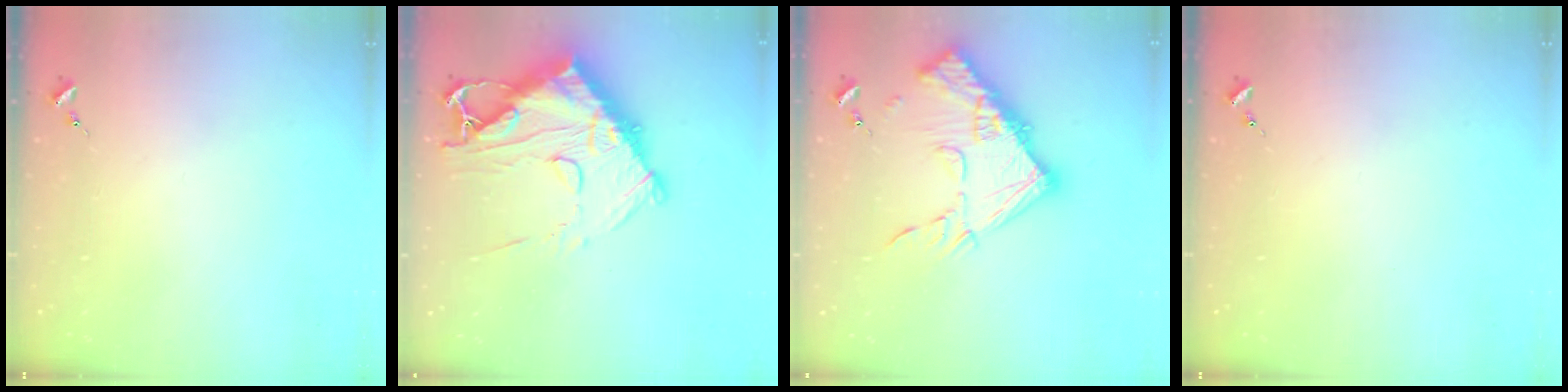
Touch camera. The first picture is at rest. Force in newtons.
{"total": 18.4, "press": 18.3, "slide": 1.8}
{"total": 17.9, "press": 17.8, "slide": 1.7}
{"total": 0.0}